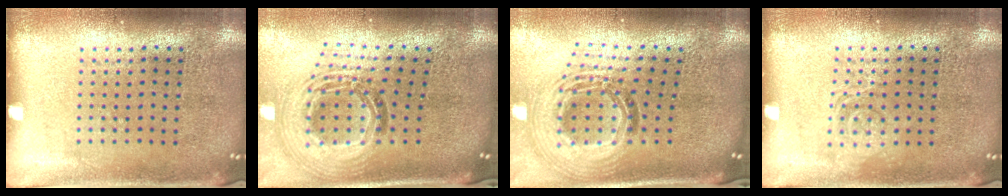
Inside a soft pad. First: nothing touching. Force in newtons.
{"total": 1.8, "press": 1.5, "slide": 1.0}
{"total": 1.9, "press": 1.5, "slide": 1.1}
{"total": 1.8, "press": 1.8, "slide": 0.3}